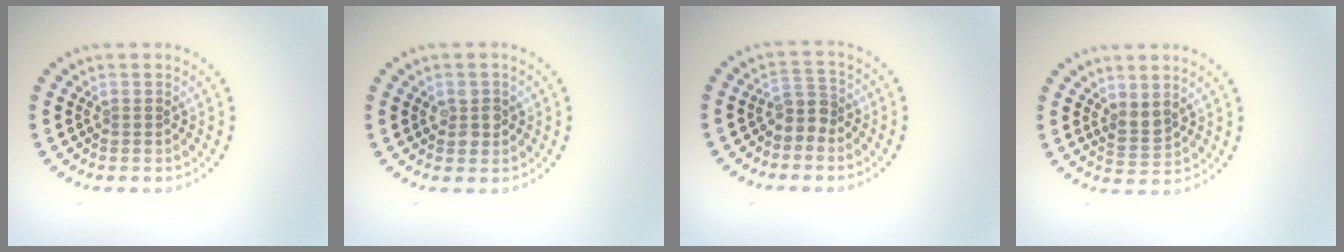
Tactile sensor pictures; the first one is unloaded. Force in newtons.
{"total": 2.1, "press": 2.0, "slide": 0.4}
{"total": 2.2, "press": 1.8, "slide": 1.3}
{"total": 1.7, "press": 1.4, "slide": 0.9}